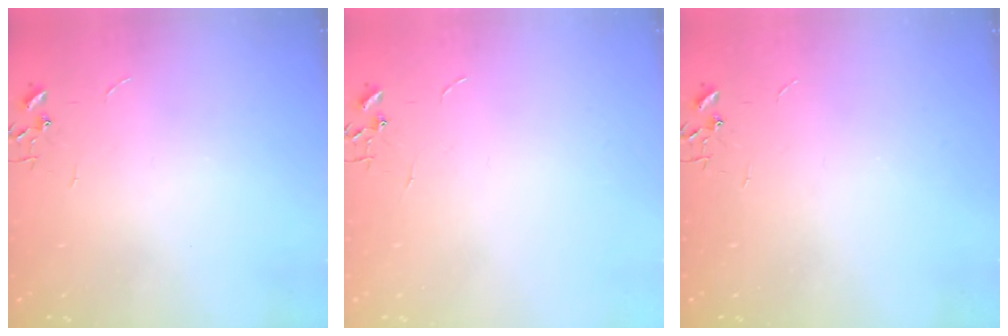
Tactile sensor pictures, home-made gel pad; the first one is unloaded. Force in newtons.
{"total": 0.0}
{"total": 0.0}